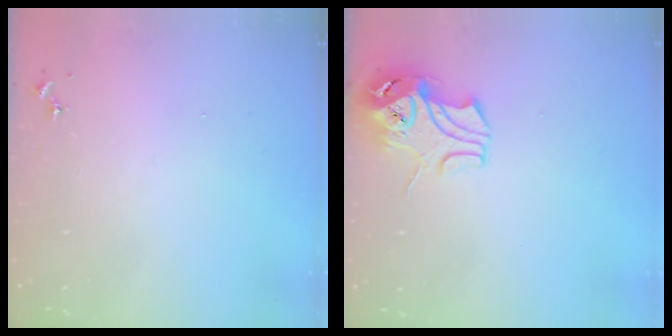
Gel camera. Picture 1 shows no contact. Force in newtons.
{"total": 10.3, "press": 10.2, "slide": 1.6}